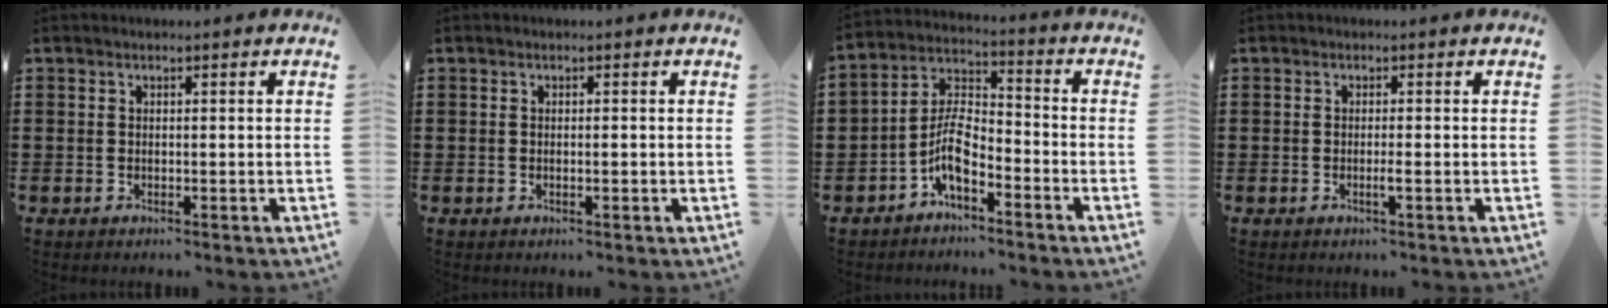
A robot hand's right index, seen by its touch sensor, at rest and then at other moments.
{"total": 0.6, "force": [-0.1, -0.1, 0.6], "torque": [-0.012, -0.008, 0.001]}
{"total": 6.7, "force": [-4.0, 2.8, 4.6], "torque": [-0.110, 0.001, -0.082]}
{"total": 1.2, "force": [-0.4, -0.1, 1.1], "torque": [-0.026, -0.005, -0.011]}